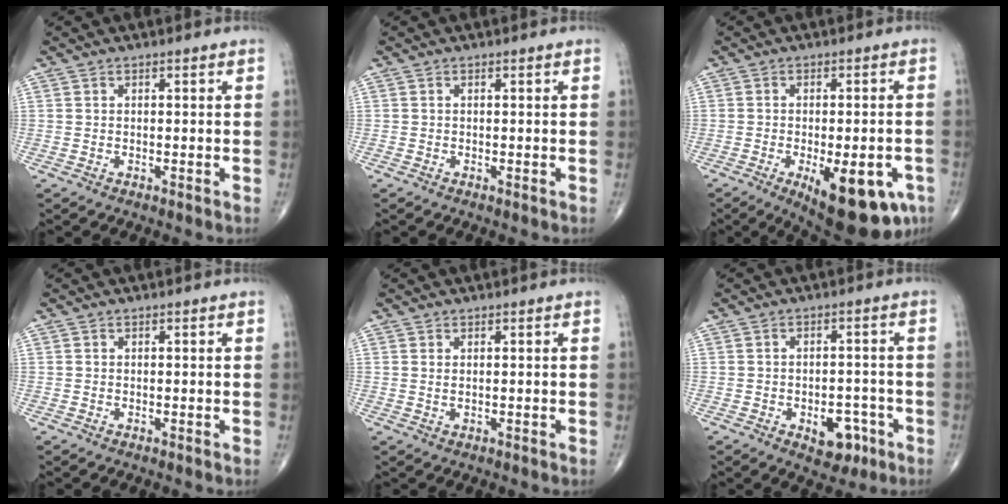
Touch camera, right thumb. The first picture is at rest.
{"total": 0.0}
{"total": 16.2, "force": [-6.8, 6.5, 13.2], "torque": [-0.136, 0.004, -0.077]}
{"total": 0.0}
{"total": 0.7, "force": [0.3, 0.2, 0.6], "torque": [-0.015, 0.001, 0.007]}
{"total": 6.6, "force": [-3.0, 4.1, 4.3], "torque": [-0.029, 0.022, -0.033]}